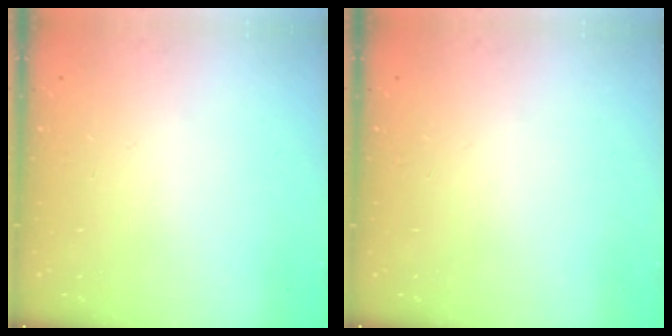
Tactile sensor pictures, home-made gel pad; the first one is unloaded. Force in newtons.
{"total": 0.0}